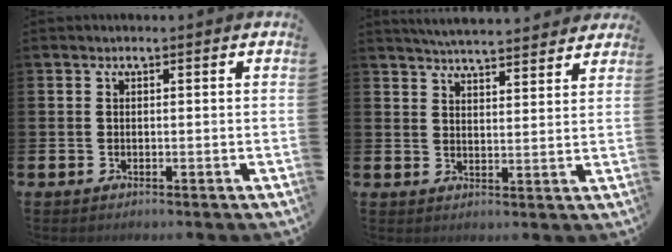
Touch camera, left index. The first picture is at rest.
{"total": 5.2, "force": [5.1, 0.2, 0.6], "torque": [-0.022, -0.029, 0.092]}